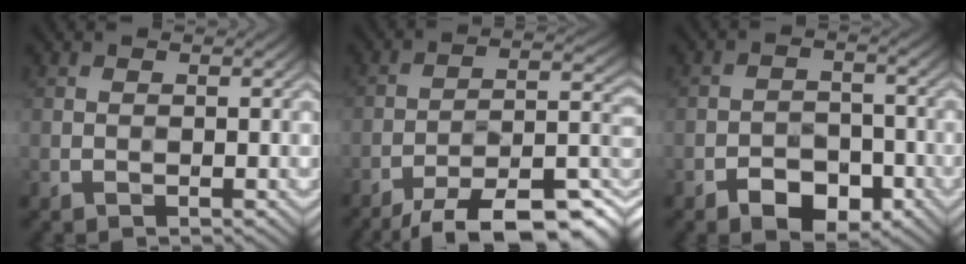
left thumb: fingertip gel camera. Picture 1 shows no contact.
{"total": 13.9, "force": [-10.6, 3.4, 8.4], "torque": [-0.138, 0.003, -0.167]}
{"total": 5.0, "force": [-3.2, 2.8, 2.7], "torque": [-0.041, 0.001, -0.053]}